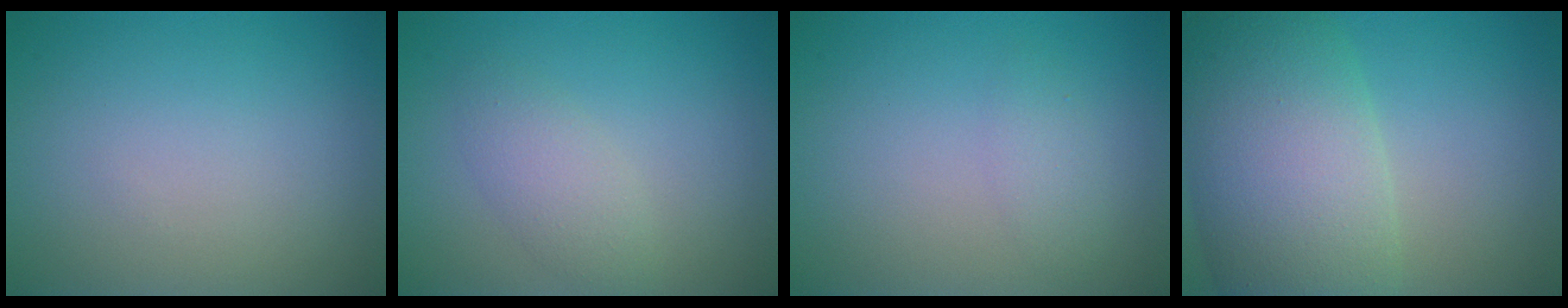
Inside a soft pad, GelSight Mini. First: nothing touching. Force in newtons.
{"total": 2.4, "press": 2.4, "slide": 0.0}
{"total": 1.3, "press": 1.3, "slide": 0.0}
{"total": 11.3, "press": 11.3, "slide": 0.5}